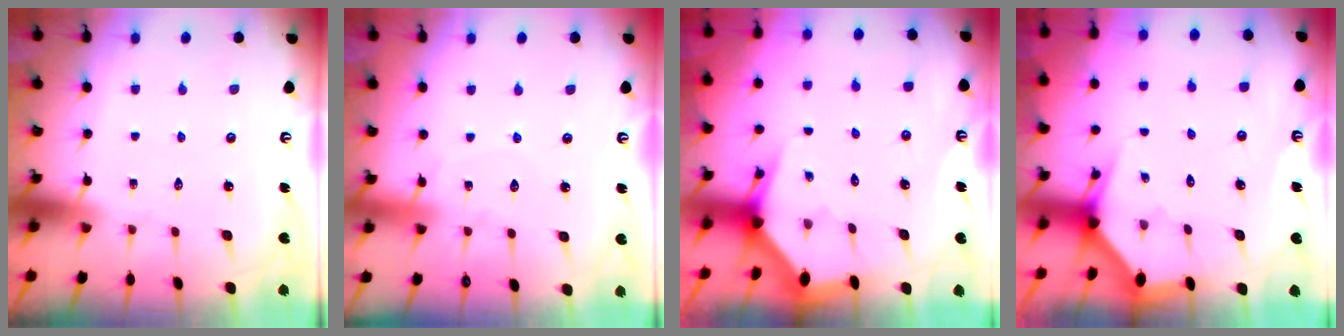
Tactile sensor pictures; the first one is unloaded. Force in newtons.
{"total": 5.4, "press": 5.4, "slide": 0.5}
{"total": 3.0, "press": 2.9, "slide": 0.5}
{"total": 2.7, "press": 2.7, "slide": 0.2}